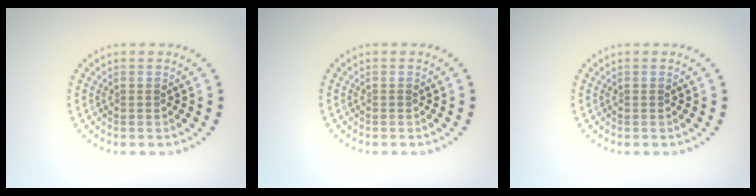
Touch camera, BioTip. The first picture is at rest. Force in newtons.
{"total": 0.0}
{"total": 0.0}